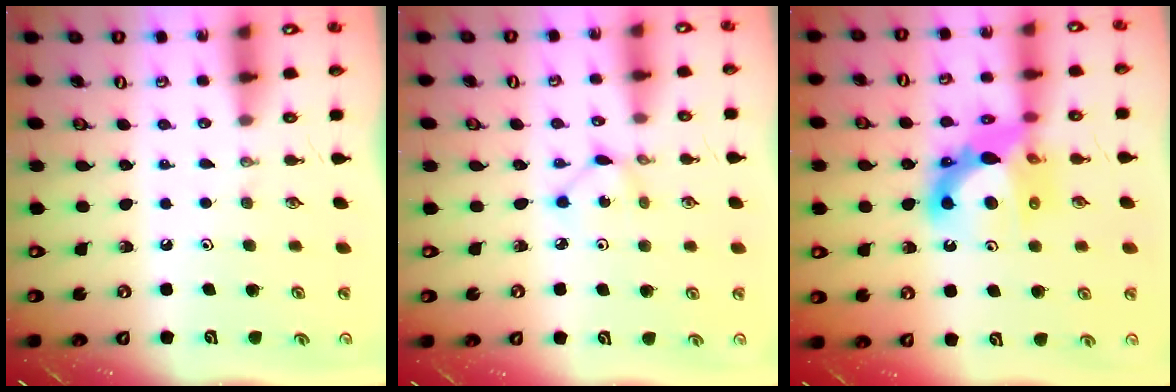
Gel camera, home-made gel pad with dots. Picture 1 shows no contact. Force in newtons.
{"total": 1.5, "press": 1.5, "slide": 0.1}
{"total": 13.0, "press": 12.7, "slide": 2.6}